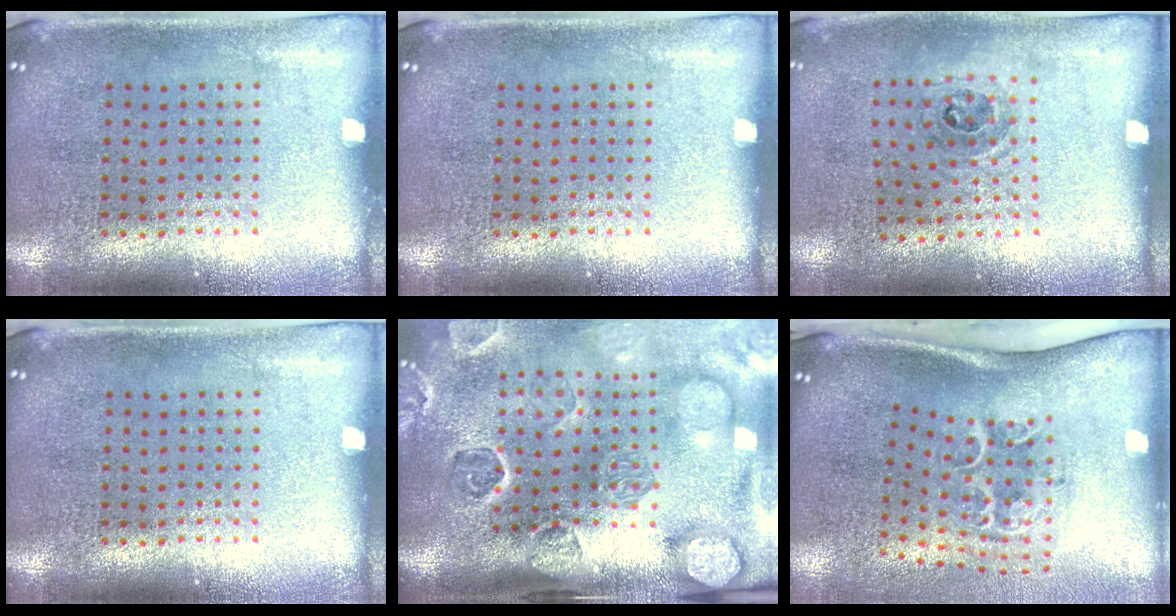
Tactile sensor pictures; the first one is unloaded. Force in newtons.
{"total": 0.0}
{"total": 1.1, "press": 0.7, "slide": 0.8}
{"total": 0.0}
{"total": 4.6, "press": 3.4, "slide": 3.0}
{"total": 2.2, "press": 1.3, "slide": 1.8}